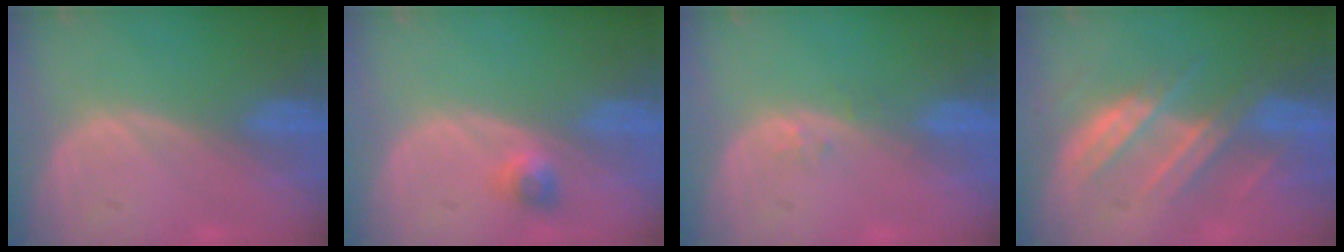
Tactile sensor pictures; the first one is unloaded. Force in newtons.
{"total": 2.4, "press": 2.0, "slide": 1.2}
{"total": 0.9, "press": 0.9, "slide": 0.2}
{"total": 7.9, "press": 7.3, "slide": 2.9}